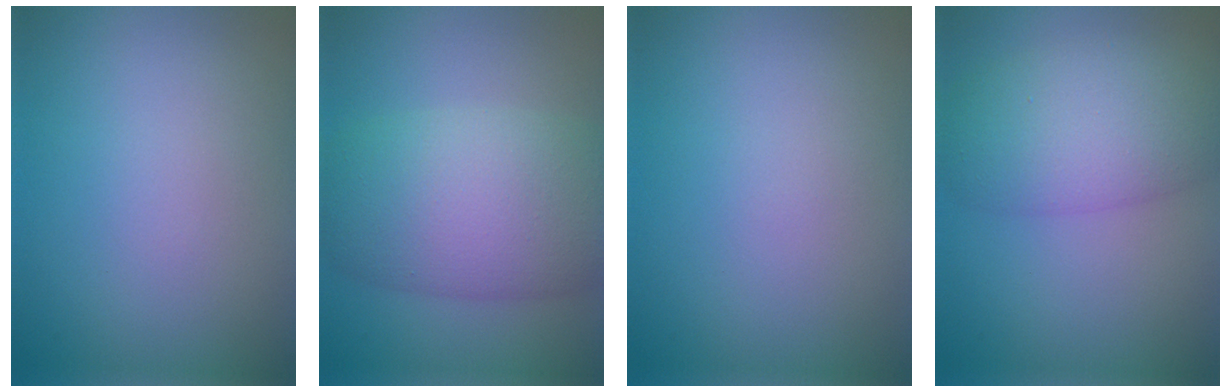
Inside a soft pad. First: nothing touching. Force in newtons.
{"total": 10.0, "press": 10.0, "slide": 0.3}
{"total": 0.0}
{"total": 6.8, "press": 6.8, "slide": 0.2}